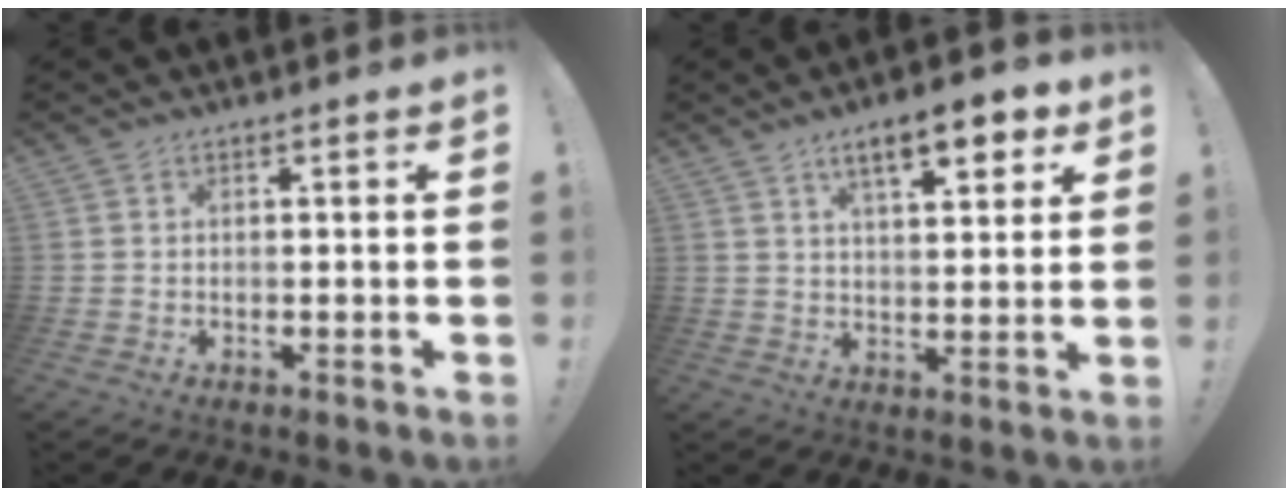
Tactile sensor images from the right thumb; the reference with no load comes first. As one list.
[{"total": 10.8, "force": [5.9, 3.5, 8.3], "torque": [-0.113, -0.024, 0.095]}]